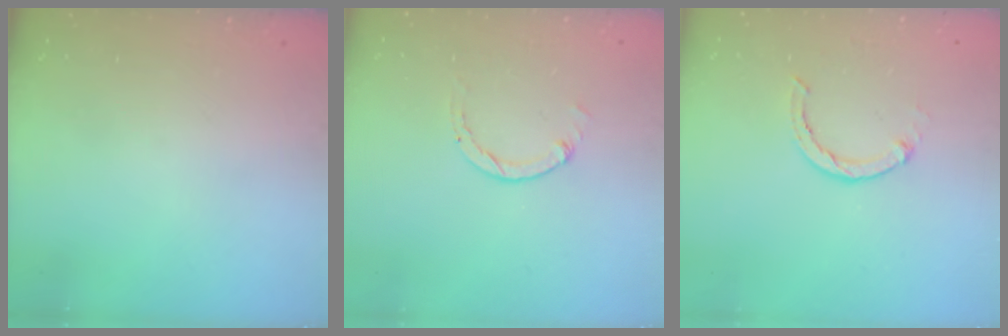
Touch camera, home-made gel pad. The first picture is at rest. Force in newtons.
{"total": 1.3, "press": 1.2, "slide": 0.2}
{"total": 3.0, "press": 3.0, "slide": 0.4}